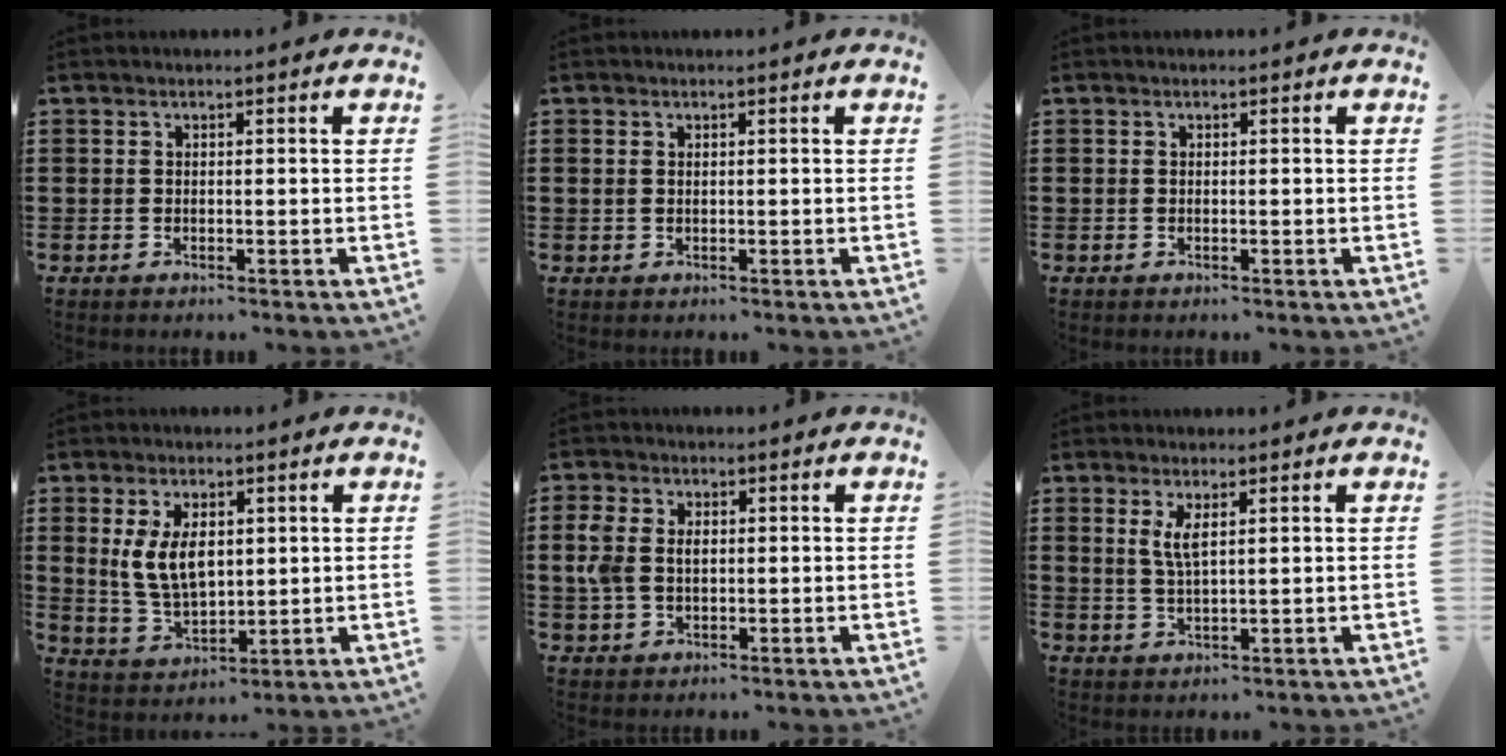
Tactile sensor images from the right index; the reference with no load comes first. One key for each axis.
{"total": 0.7, "fx": 0.3, "fy": 0.6, "fz": 0.4, "tx": -0.009, "ty": 0.005, "tz": 0.005}
{"total": 0.0}
{"total": 7.6, "fx": 1.6, "fy": 4.2, "fz": 6.1, "tx": -0.141, "ty": 0.007, "tz": 0.026}
{"total": 3.8, "fx": 0.3, "fy": 2.8, "fz": 2.6, "tx": -0.066, "ty": 0.009, "tz": 0.001}
{"total": 3.3, "fx": 1.4, "fy": 0.8, "fz": 2.9, "tx": -0.062, "ty": 0.004, "tz": 0.022}